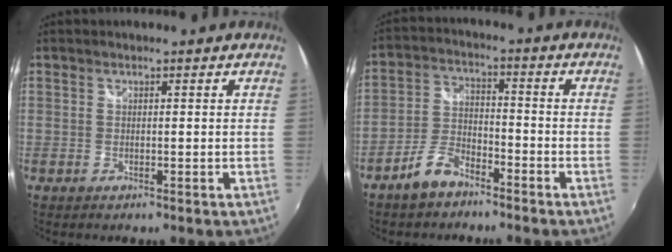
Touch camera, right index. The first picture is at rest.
{"total": 6.8, "force": [-5.1, 2.8, 3.5], "torque": [-0.082, 0.011, -0.098]}